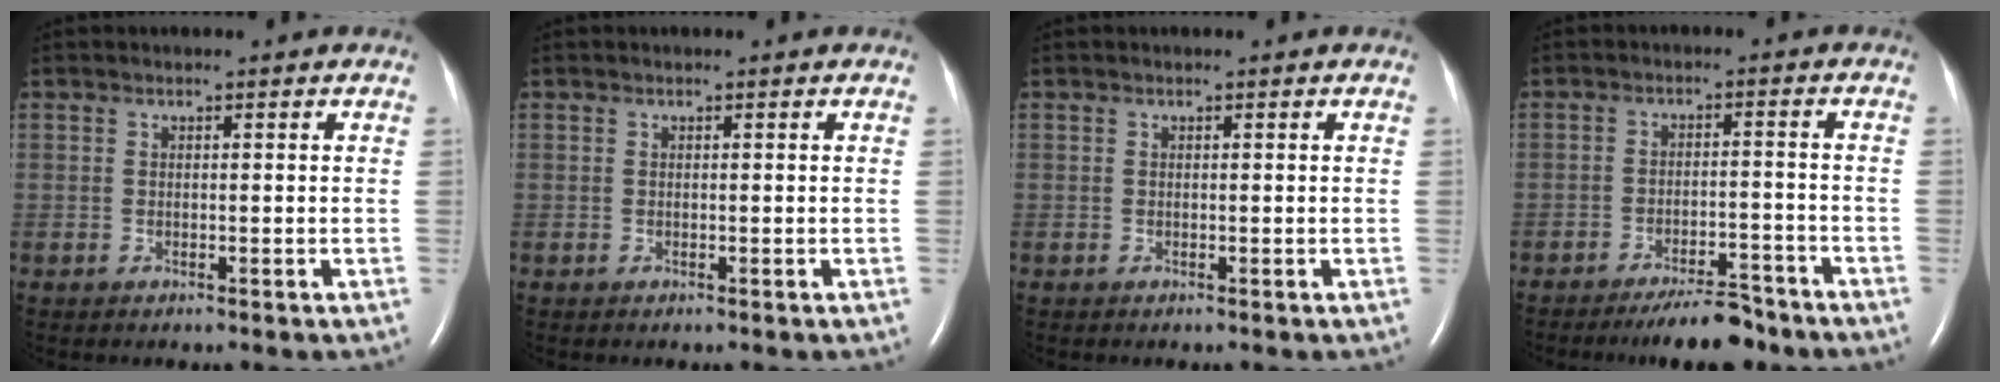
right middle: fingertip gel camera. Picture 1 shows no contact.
{"total": 0.0}
{"total": 0.0}
{"total": 6.7, "force": [-5.8, 1.3, 3.1], "torque": [-0.045, -0.008, -0.096]}